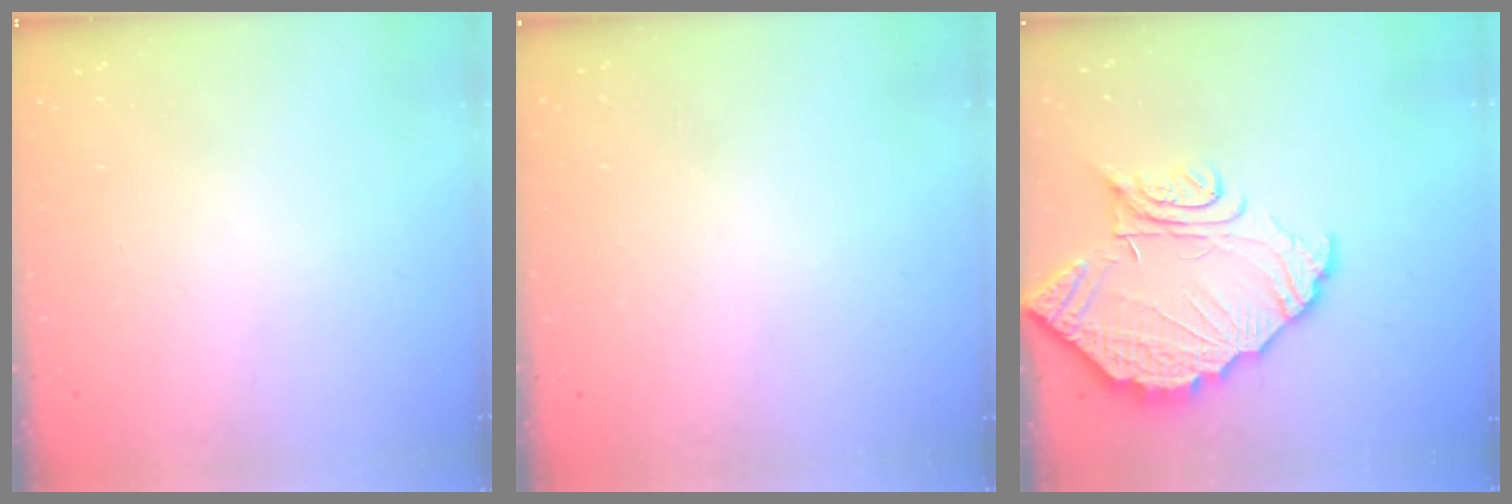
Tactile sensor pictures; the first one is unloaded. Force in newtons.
{"total": 3.0, "press": 3.0, "slide": 0.5}
{"total": 14.6, "press": 14.6, "slide": 1.2}